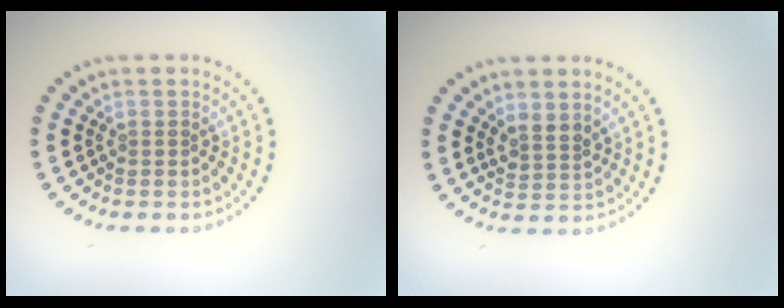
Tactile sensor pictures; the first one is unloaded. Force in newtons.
{"total": 1.8, "press": 1.4, "slide": 1.1}